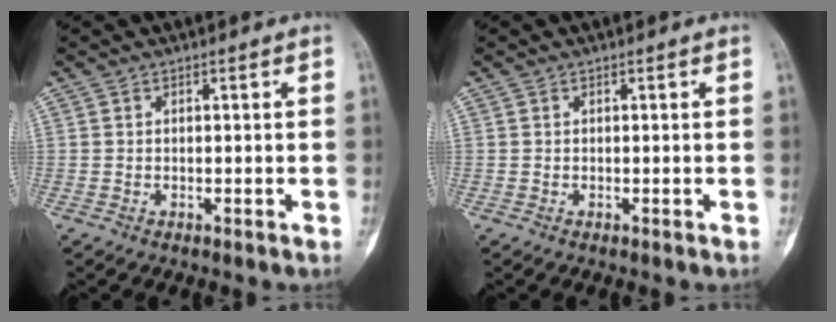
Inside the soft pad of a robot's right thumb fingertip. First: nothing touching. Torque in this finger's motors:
{"motor_torque": [0.89, 0.81, 0.00, 0.00, 0.01]}